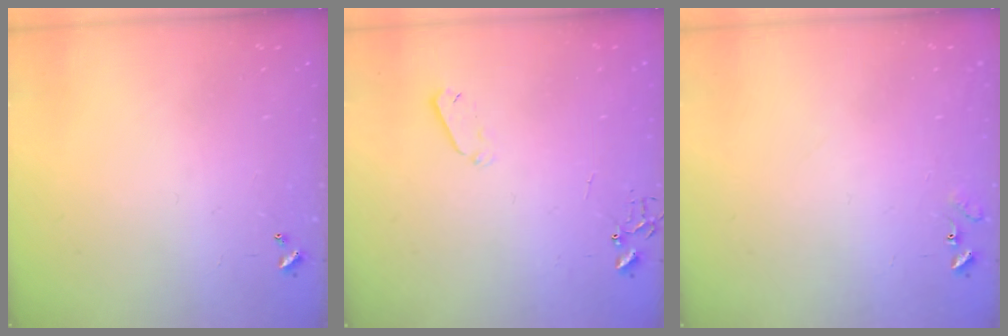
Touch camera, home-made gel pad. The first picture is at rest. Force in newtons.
{"total": 4.1, "press": 4.0, "slide": 0.8}
{"total": 7.7, "press": 7.6, "slide": 0.6}